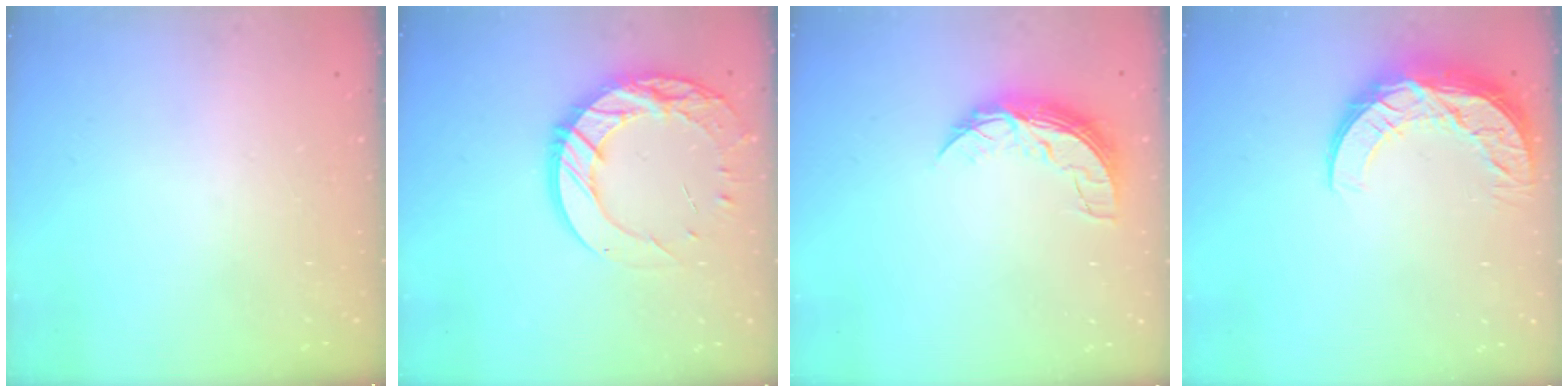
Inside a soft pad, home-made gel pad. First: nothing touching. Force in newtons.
{"total": 16.6, "press": 16.5, "slide": 1.2}
{"total": 8.0, "press": 8.0, "slide": 0.5}
{"total": 11.3, "press": 11.2, "slide": 0.9}